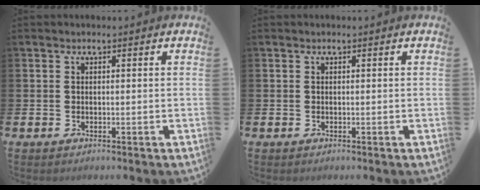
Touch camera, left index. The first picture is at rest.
{"total": 0.0}